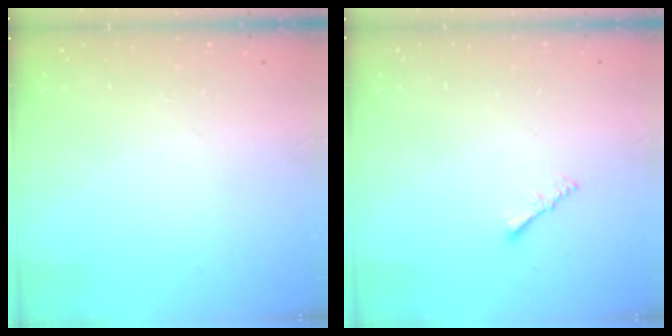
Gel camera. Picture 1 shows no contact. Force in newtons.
{"total": 1.6, "press": 1.5, "slide": 0.5}